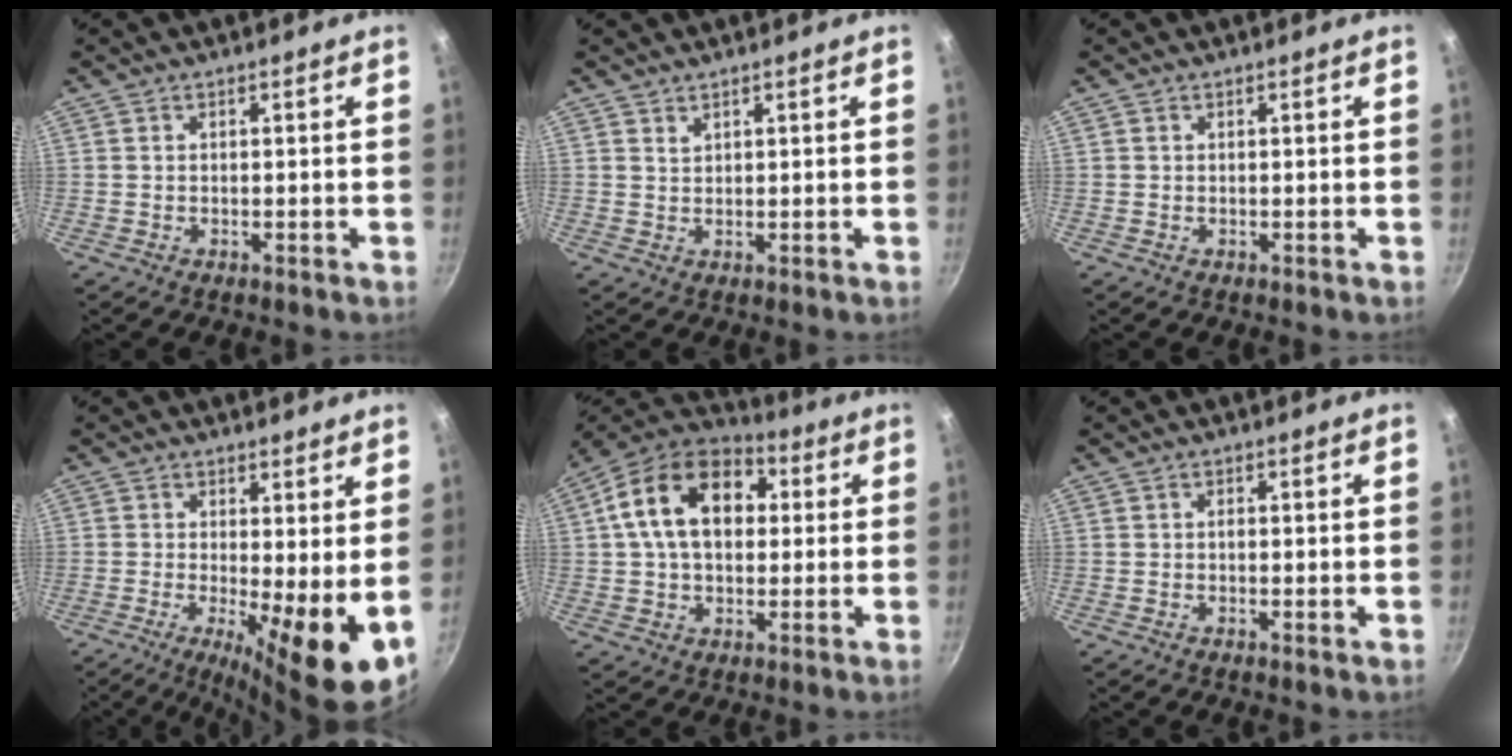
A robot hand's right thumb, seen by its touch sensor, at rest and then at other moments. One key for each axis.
{"total": 1.2, "fx": 0.9, "fy": 0.6, "fz": 0.4, "tx": -0.004, "ty": -0.005, "tz": 0.018}
{"total": 0.0}
{"total": 10.5, "fx": -0.7, "fy": 2.7, "fz": 10.2, "tx": -0.138, "ty": -0.019, "tz": -0.010}
{"total": 18.1, "fx": 3.6, "fy": 12.4, "fz": 12.8, "tx": -0.190, "ty": 0.026, "tz": 0.041}
{"total": 0.8, "fx": 0.0, "fy": 0.3, "fz": 0.7, "tx": -0.013, "ty": -0.002, "tz": -0.005}